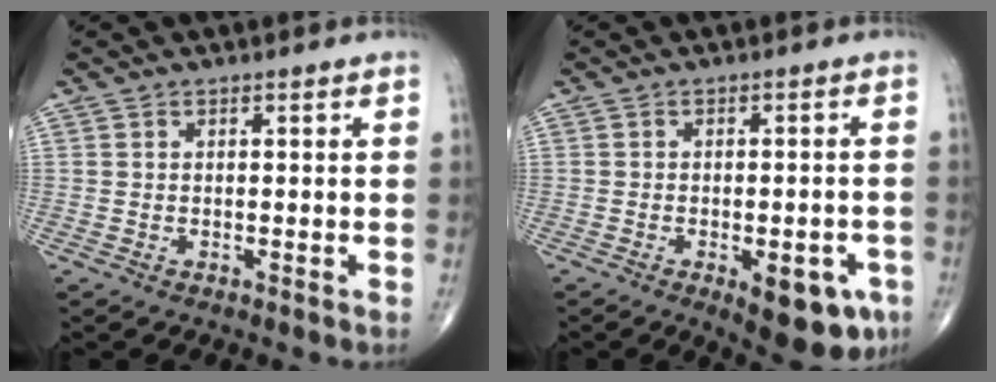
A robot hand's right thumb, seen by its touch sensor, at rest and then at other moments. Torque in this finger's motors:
{"motor_torque": [1.26, 1.16, 0.45, -0.57, 0.24]}